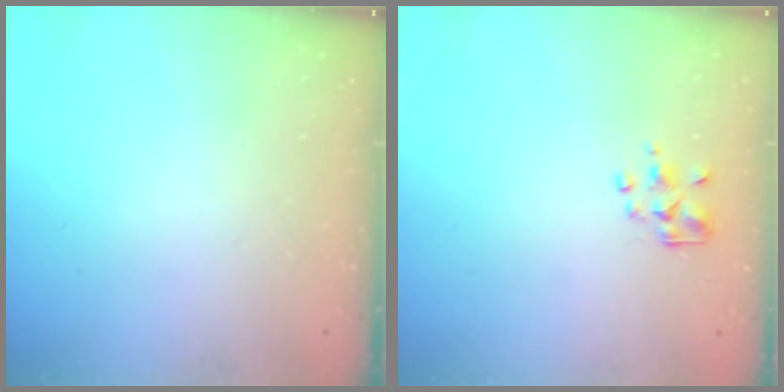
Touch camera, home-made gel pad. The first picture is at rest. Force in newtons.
{"total": 2.5, "press": 2.4, "slide": 0.7}